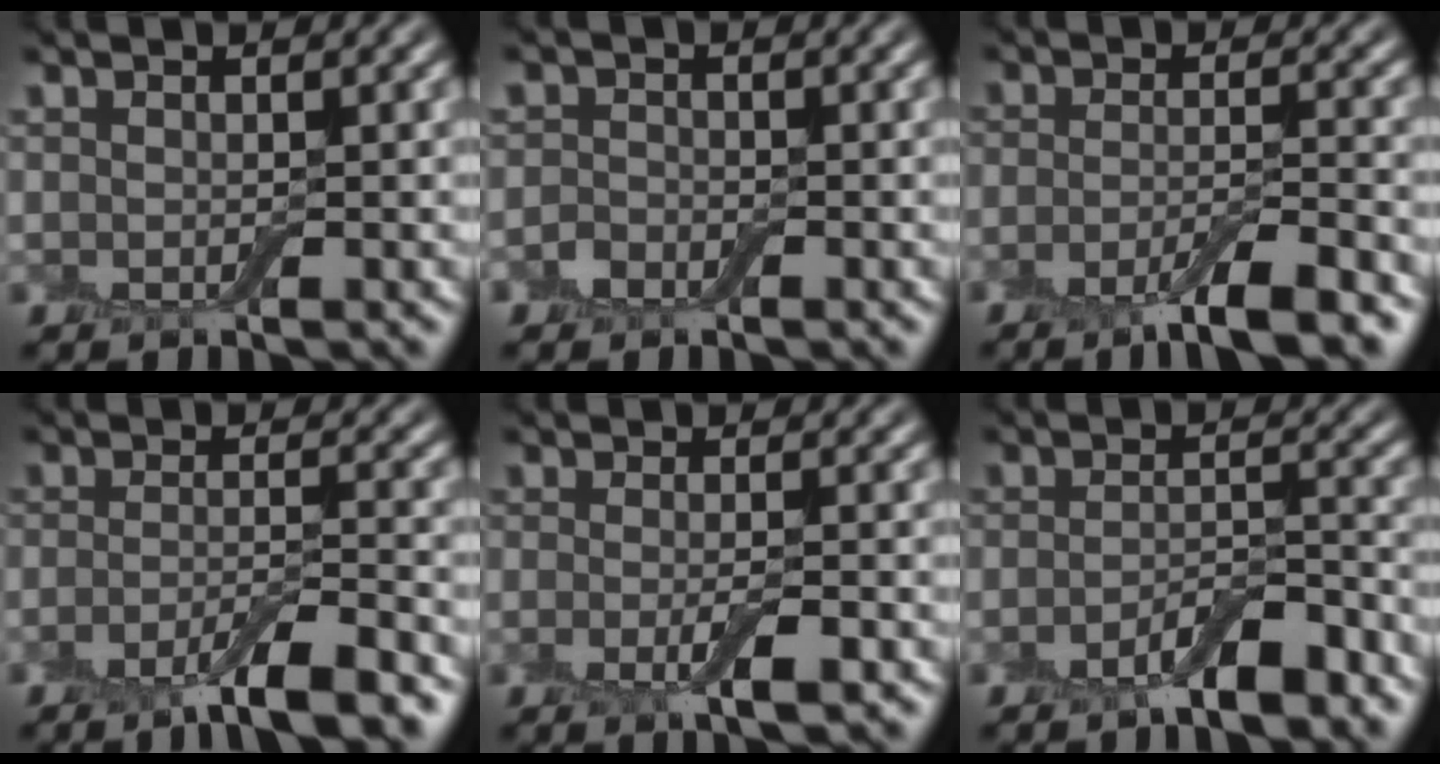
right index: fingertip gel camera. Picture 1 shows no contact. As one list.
[{"total": 1.4, "force": [-0.8, 1.1, 0.5], "torque": [-0.005, 0.003, -0.022]}, {"total": 5.3, "force": [-3.2, 1.0, 4.1], "torque": [-0.065, -0.002, -0.062]}, {"total": 5.6, "force": [-3.5, 1.1, 4.2], "torque": [-0.066, 0.000, -0.067]}, {"total": 2.9, "force": [-1.1, 0.7, 2.6], "torque": [-0.051, -0.007, -0.023]}, {"total": 4.3, "force": [-2.9, 1.2, 3.0], "torque": [-0.053, 0.003, -0.054]}]